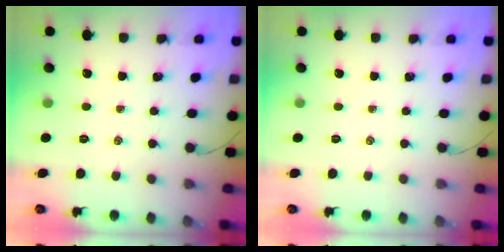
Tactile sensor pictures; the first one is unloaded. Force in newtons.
{"total": 0.0}